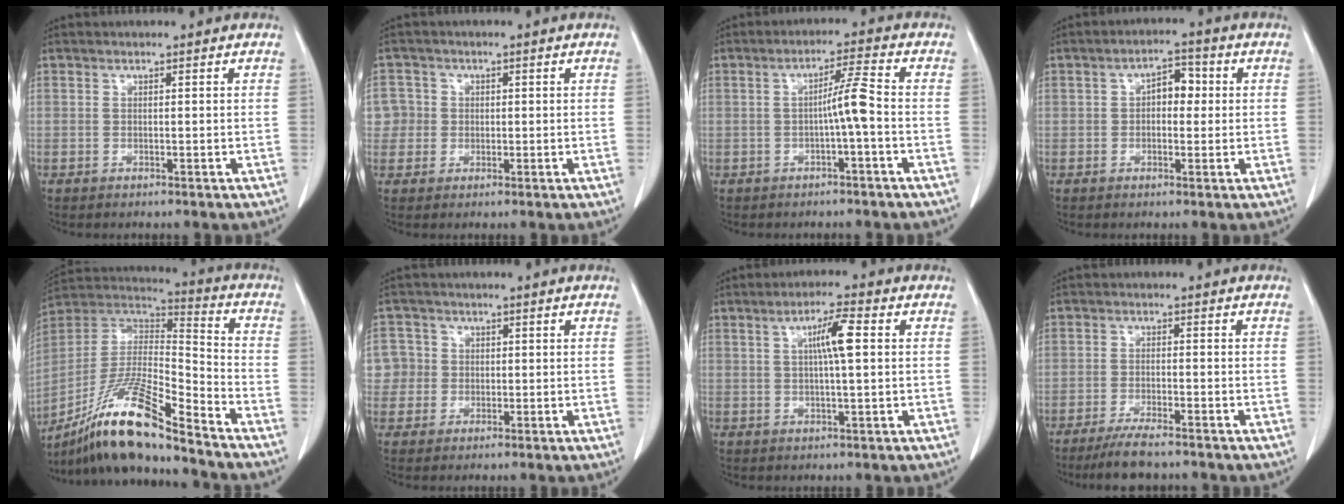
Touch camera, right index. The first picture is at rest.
{"total": 4.0, "force": [0.1, 4.0, -0.1], "torque": [0.014, 0.015, 0.001]}
{"total": 4.4, "force": [-1.0, -0.4, 4.3], "torque": [-0.070, 0.010, -0.015]}
{"total": 4.3, "force": [0.4, 2.4, 3.5], "torque": [-0.051, 0.021, 0.003]}
{"total": 17.8, "force": [-13.8, 1.2, 11.1], "torque": [-0.224, -0.001, -0.258]}
{"total": 5.4, "force": [0.3, 5.4, 0.1], "torque": [0.002, 0.022, 0.007]}
{"total": 5.6, "force": [1.2, 0.4, 5.4], "torque": [-0.093, 0.007, 0.018]}
{"total": 6.0, "force": [-5.1, 0.5, 3.2], "torque": [-0.053, -0.012, -0.088]}